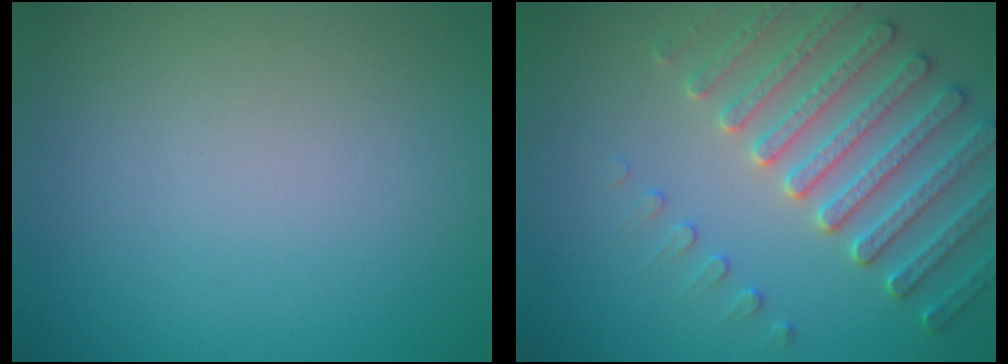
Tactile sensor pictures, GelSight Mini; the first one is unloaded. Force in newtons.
{"total": 4.8, "press": 4.6, "slide": 1.3}